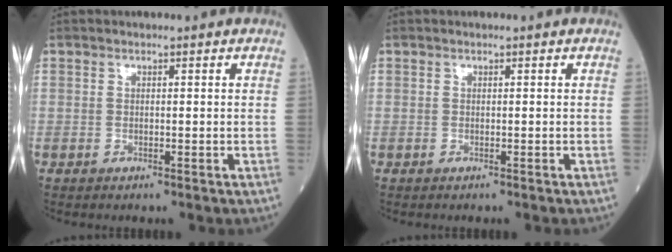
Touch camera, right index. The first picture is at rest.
{"total": 0.0}